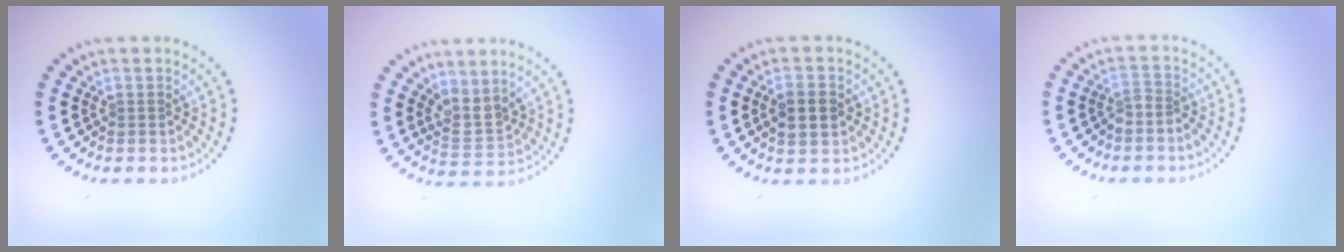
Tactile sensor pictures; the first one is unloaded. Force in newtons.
{"total": 2.4, "press": 2.0, "slide": 1.4}
{"total": 2.9, "press": 2.9, "slide": 0.1}
{"total": 1.5, "press": 1.1, "slide": 1.0}